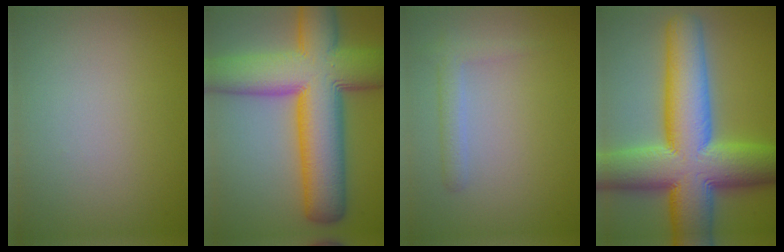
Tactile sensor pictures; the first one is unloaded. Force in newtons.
{"total": 15.2, "press": 15.2, "slide": 0.4}
{"total": 1.8, "press": 1.8, "slide": 0.1}
{"total": 15.5, "press": 15.5, "slide": 0.4}